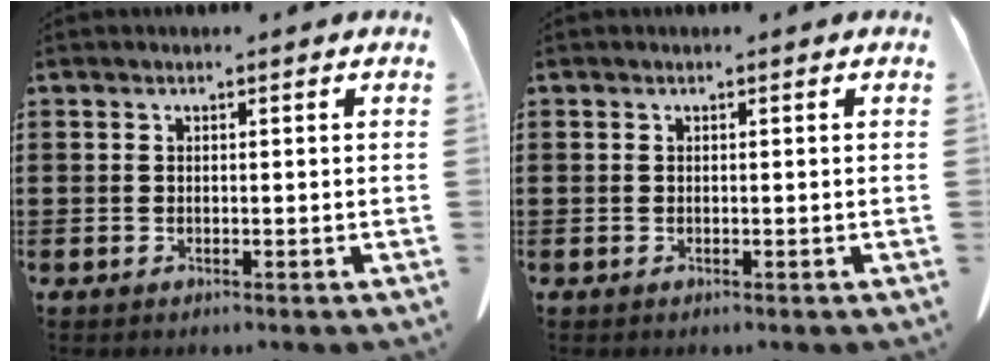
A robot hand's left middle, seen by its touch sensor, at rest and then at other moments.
{"total": 0.0}